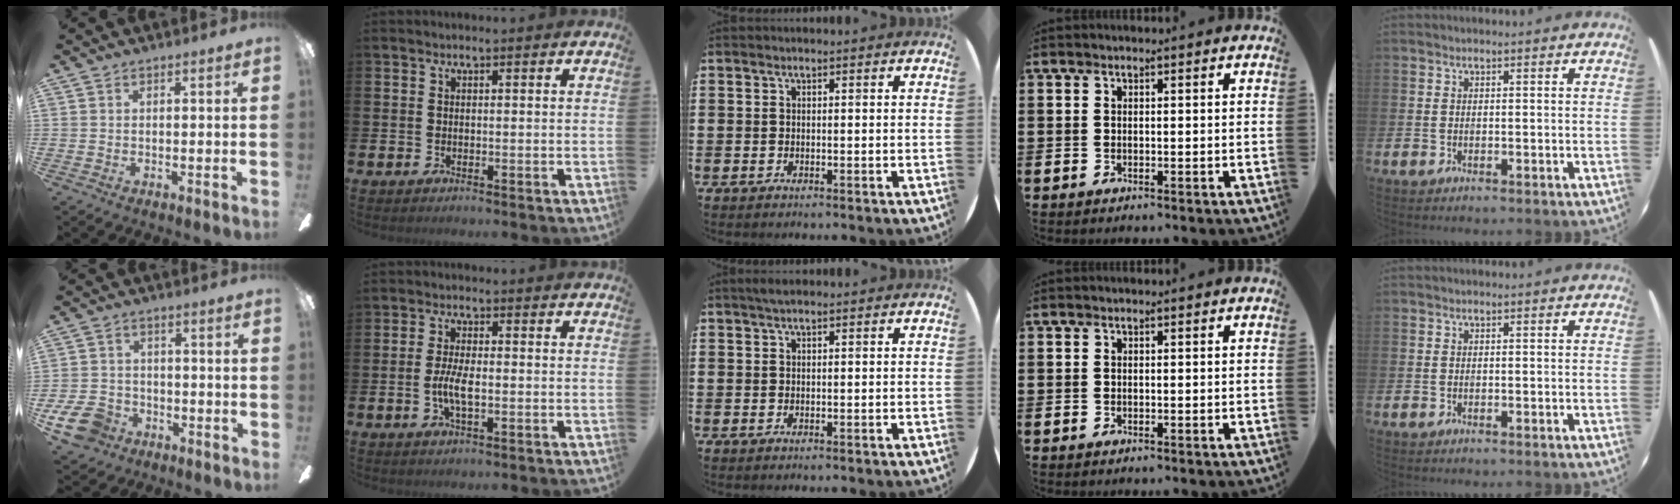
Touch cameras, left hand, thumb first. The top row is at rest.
{"thumb": {"total": 9.6, "force": [-5.2, 6.8, 4.3], "torque": [-0.104, 0.035, -0.097]}, "index": {"total": 4.0, "force": [-0.8, 1.4, 3.7], "torque": [-0.064, -0.003, -0.018]}, "middle": {"total": 1.0, "force": [0.8, 0.1, 0.6], "torque": [-0.013, 0.003, 0.013]}}